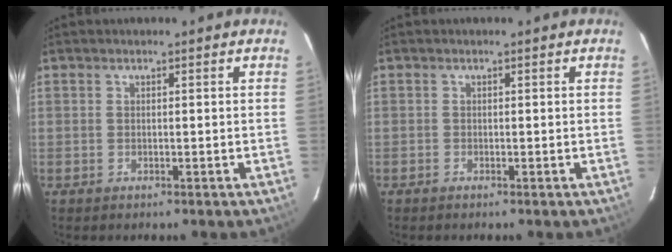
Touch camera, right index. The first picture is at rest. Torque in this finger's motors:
{"motor_torque": [-0.03, -0.02, 0.01, 0.00]}